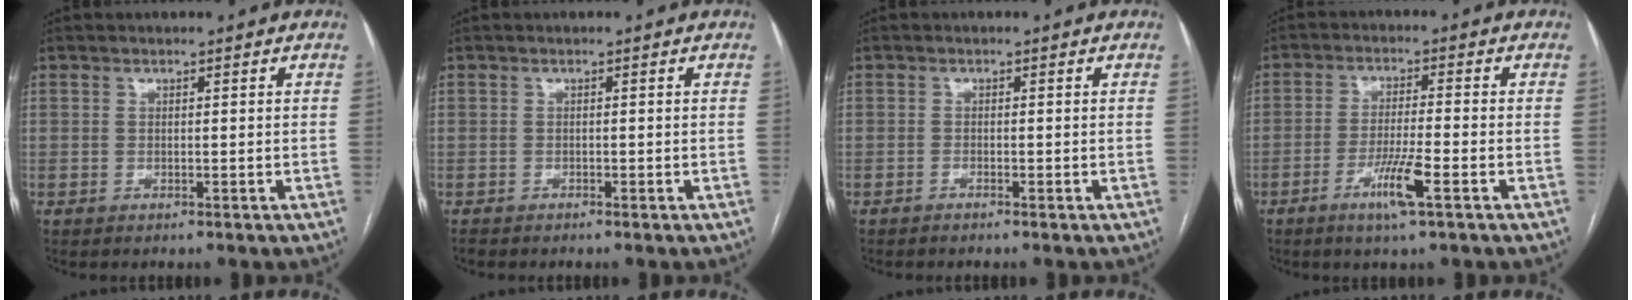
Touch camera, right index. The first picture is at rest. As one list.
[{"total": 0.5, "force": [-0.5, 0.0, 0.0], "torque": [-0.005, -0.003, -0.013]}, {"total": 0.5, "force": [-0.5, -0.1, 0.2], "torque": [-0.004, 0.000, -0.010]}, {"total": 6.4, "force": [-3.1, -0.1, 5.6], "torque": [-0.106, -0.011, -0.058]}]